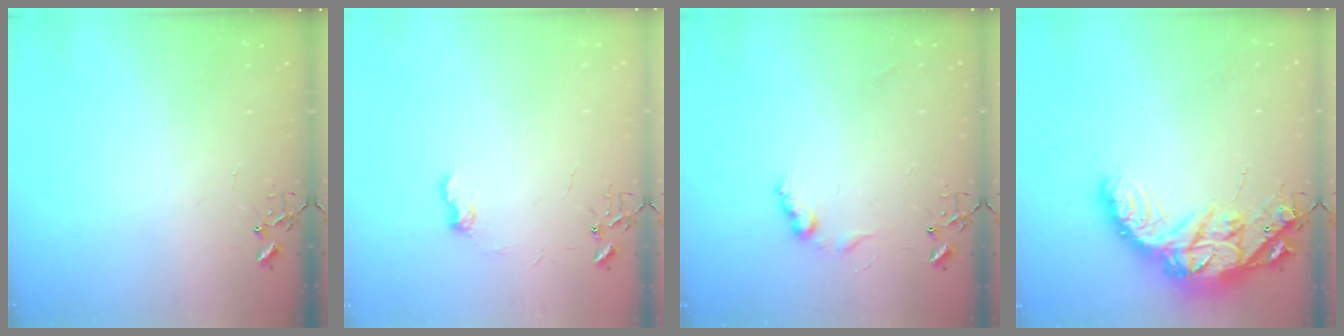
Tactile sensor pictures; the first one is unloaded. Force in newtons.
{"total": 7.6, "press": 7.5, "slide": 0.7}
{"total": 7.9, "press": 7.9, "slide": 0.5}
{"total": 19.5, "press": 19.4, "slide": 1.3}